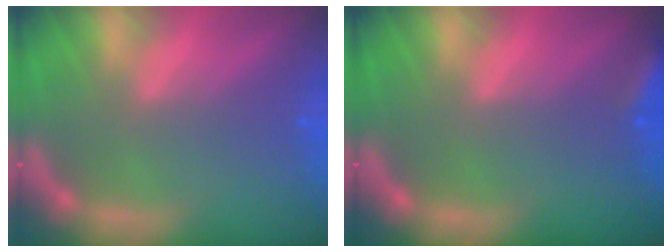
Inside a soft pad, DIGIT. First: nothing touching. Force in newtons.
{"total": 2.9}